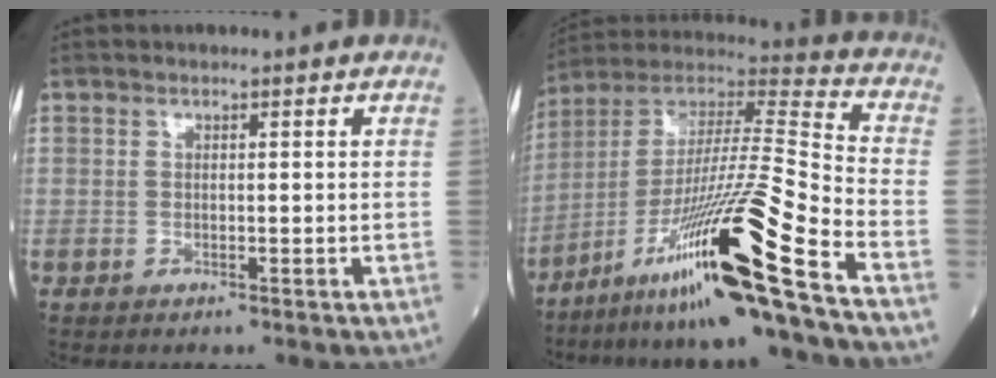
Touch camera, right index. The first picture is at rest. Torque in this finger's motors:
{"motor_torque": [1.61, -0.53, 1.05, 0.21]}